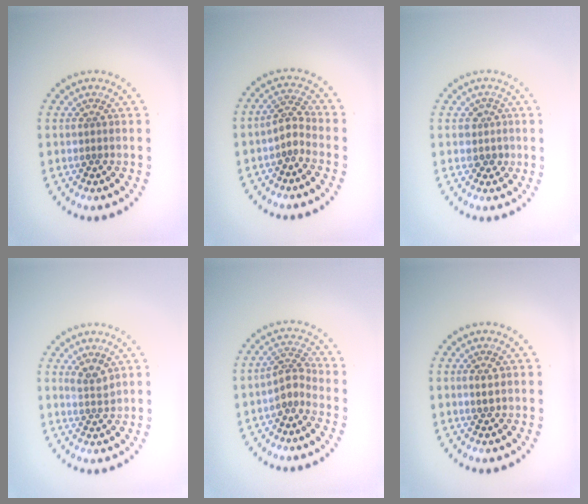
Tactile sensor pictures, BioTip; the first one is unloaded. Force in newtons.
{"total": 1.9, "press": 1.3, "slide": 1.3}
{"total": 1.6, "press": 1.3, "slide": 0.8}
{"total": 1.8, "press": 1.4, "slide": 1.2}
{"total": 2.2, "press": 1.6, "slide": 1.6}
{"total": 0.9, "press": 0.9, "slide": 0.1}